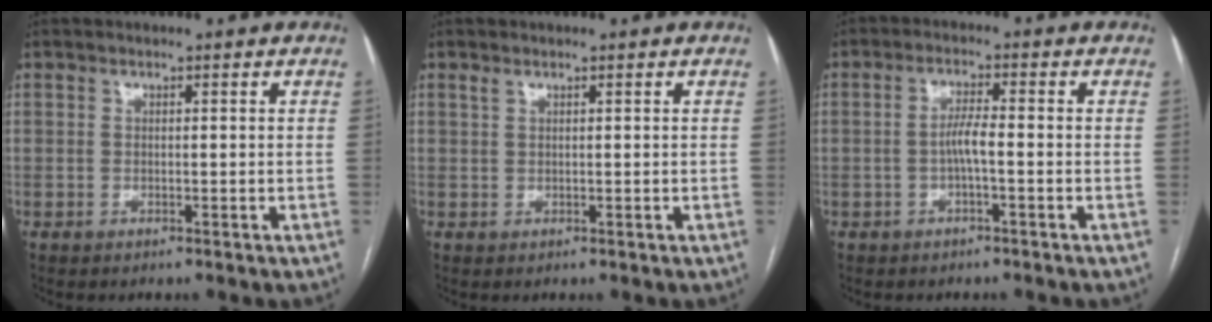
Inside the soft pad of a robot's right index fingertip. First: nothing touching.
{"total": 0.6, "force": [0.5, 0.2, 0.2], "torque": [-0.009, 0.007, 0.012]}
{"total": 3.1, "force": [-0.8, 0.3, 2.9], "torque": [-0.054, 0.005, -0.016]}